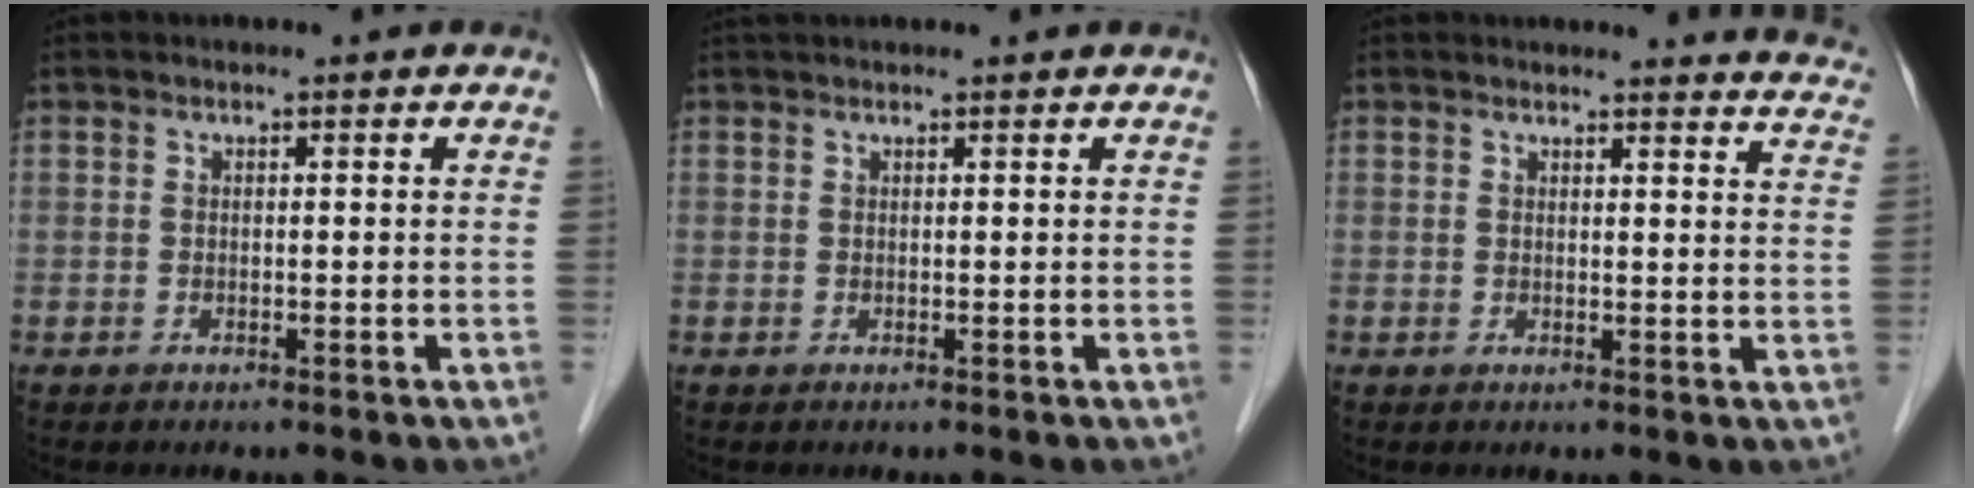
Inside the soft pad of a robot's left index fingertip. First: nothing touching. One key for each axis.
{"total": 3.4, "fx": 3.1, "fy": 0.2, "fz": 1.2, "tx": -0.013, "ty": 0.036, "tz": 0.048}
{"total": 12.0, "fx": 11.9, "fy": 1.5, "fz": 1.3, "tx": 0.020, "ty": -0.059, "tz": 0.092}